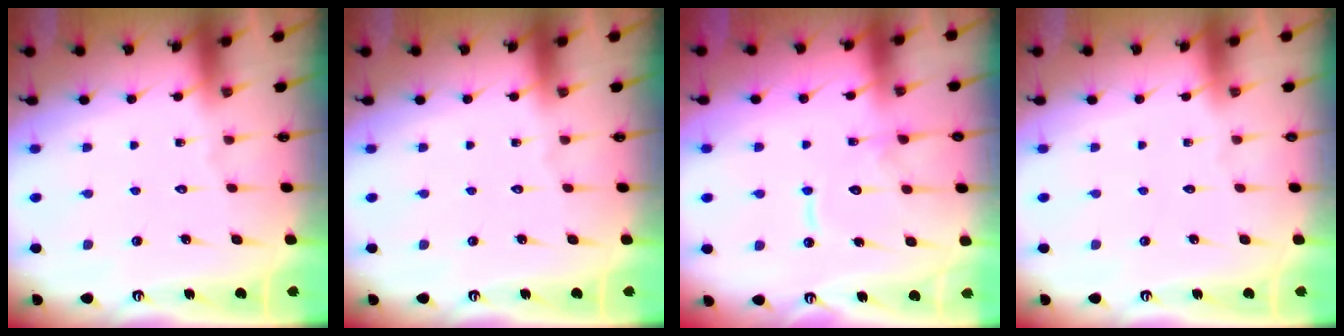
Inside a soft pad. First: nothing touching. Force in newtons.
{"total": 0.0}
{"total": 11.3, "press": 11.2, "slide": 1.2}
{"total": 0.0}